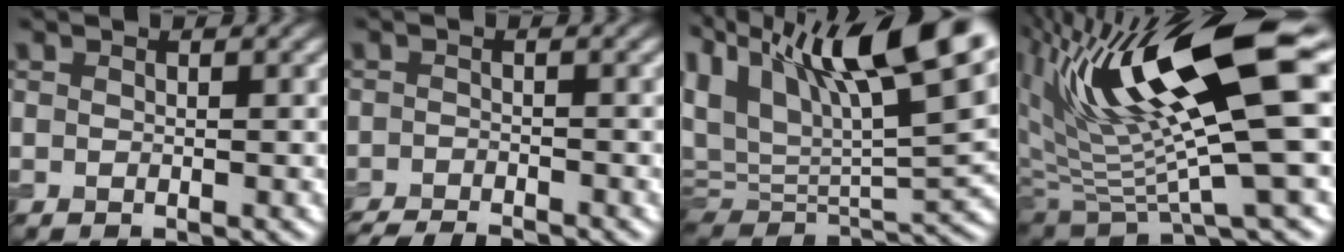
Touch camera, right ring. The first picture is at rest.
{"total": 3.7, "force": [-3.4, 0.4, 1.3], "torque": [-0.020, -0.006, -0.062]}
{"total": 16.9, "force": [8.7, 7.8, 12.2], "torque": [-0.233, 0.038, 0.152]}
{"total": 14.9, "force": [6.1, 3.8, 13.1], "torque": [-0.233, -0.003, 0.113]}